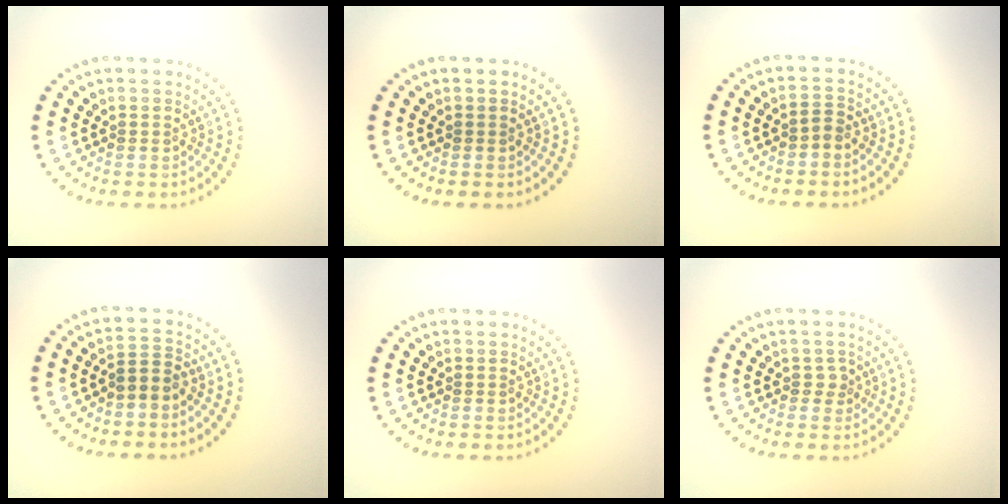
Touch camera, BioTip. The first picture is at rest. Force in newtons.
{"total": 0.0}
{"total": 1.1, "press": 0.9, "slide": 0.6}
{"total": 1.9, "press": 1.5, "slide": 1.2}
{"total": 0.0}
{"total": 0.9, "press": 0.6, "slide": 0.7}